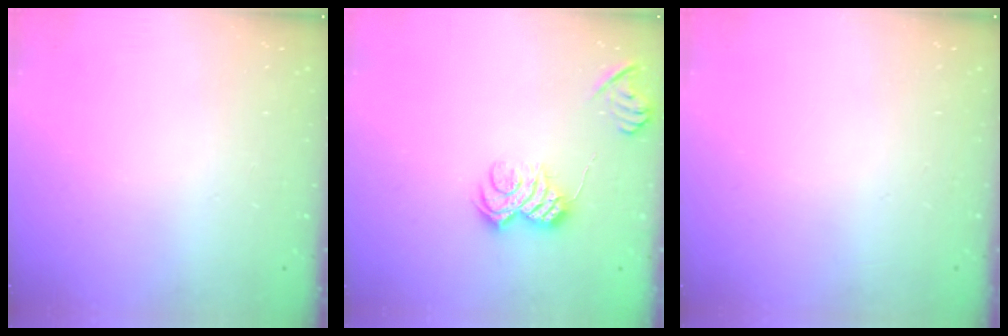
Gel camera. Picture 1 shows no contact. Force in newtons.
{"total": 9.0, "press": 9.0, "slide": 0.7}
{"total": 0.0}